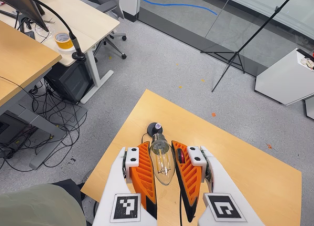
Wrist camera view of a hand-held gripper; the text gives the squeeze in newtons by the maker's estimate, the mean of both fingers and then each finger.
{"total": 19.6, "left": 21.0, "right": 18.1}